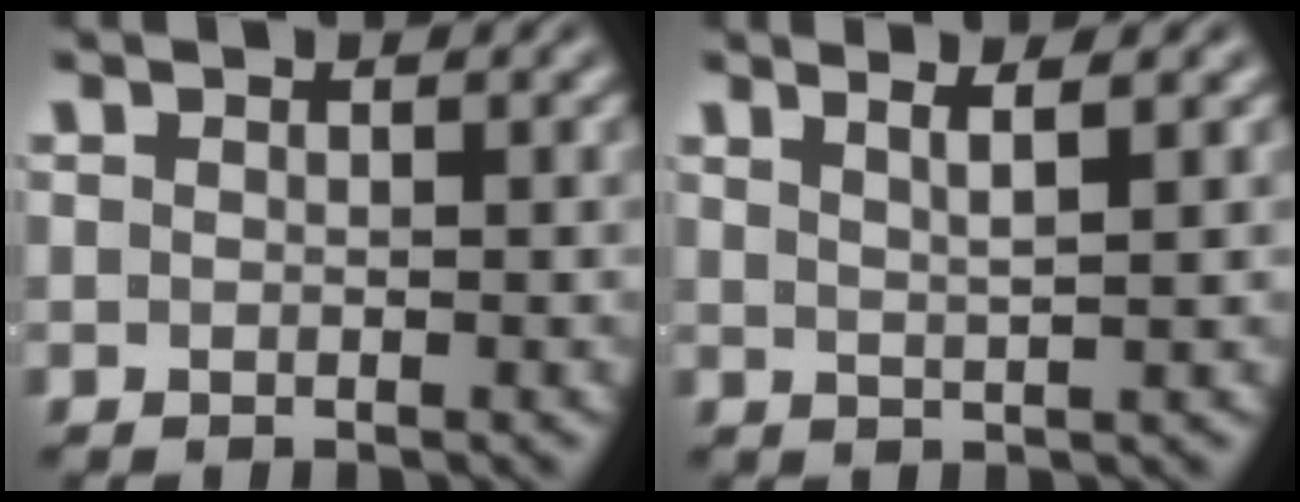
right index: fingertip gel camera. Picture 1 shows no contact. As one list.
[{"total": 2.7, "force": [1.8, -0.7, 1.9], "torque": [-0.019, -0.002, 0.038]}]